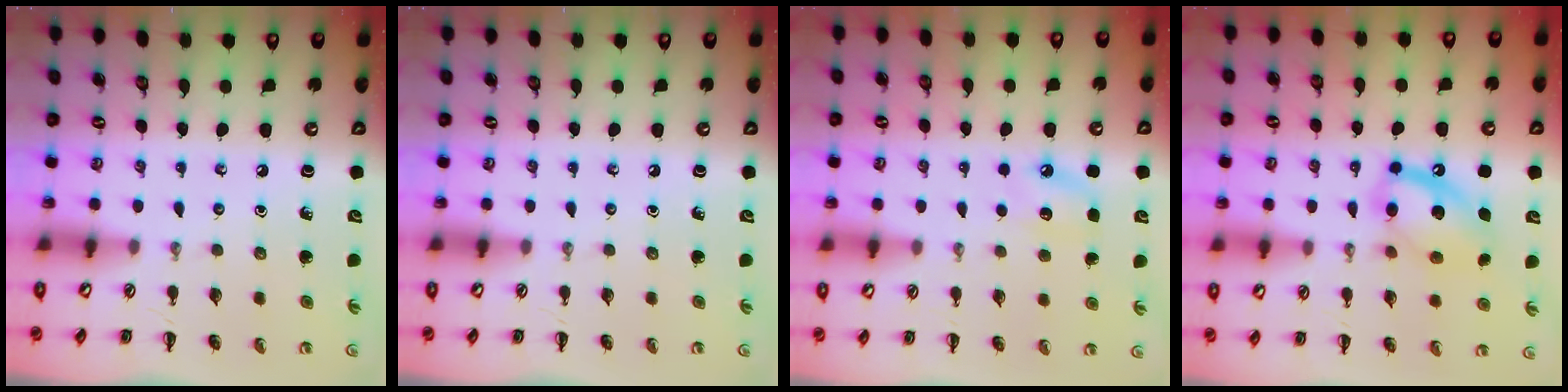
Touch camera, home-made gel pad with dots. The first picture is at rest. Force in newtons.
{"total": 0.0}
{"total": 7.4, "press": 7.1, "slide": 2.1}
{"total": 13.4, "press": 13.1, "slide": 2.5}